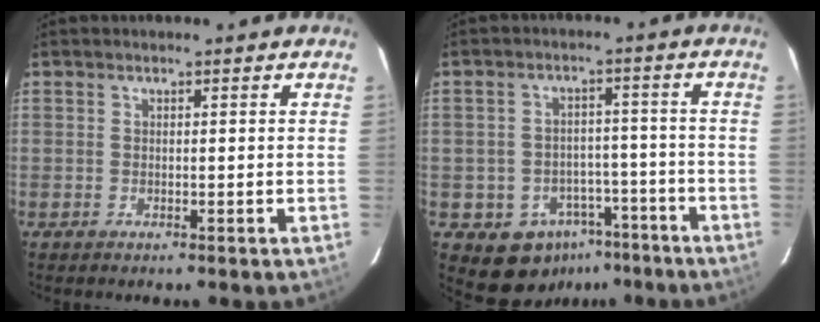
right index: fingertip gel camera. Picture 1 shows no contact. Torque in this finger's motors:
{"motor_torque": [1.06, -1.08, 0.22, -0.01]}